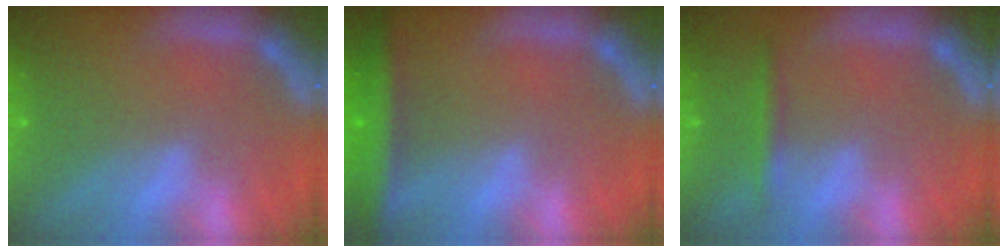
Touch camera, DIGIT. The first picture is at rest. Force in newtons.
{"total": 5.0}
{"total": 1.9}